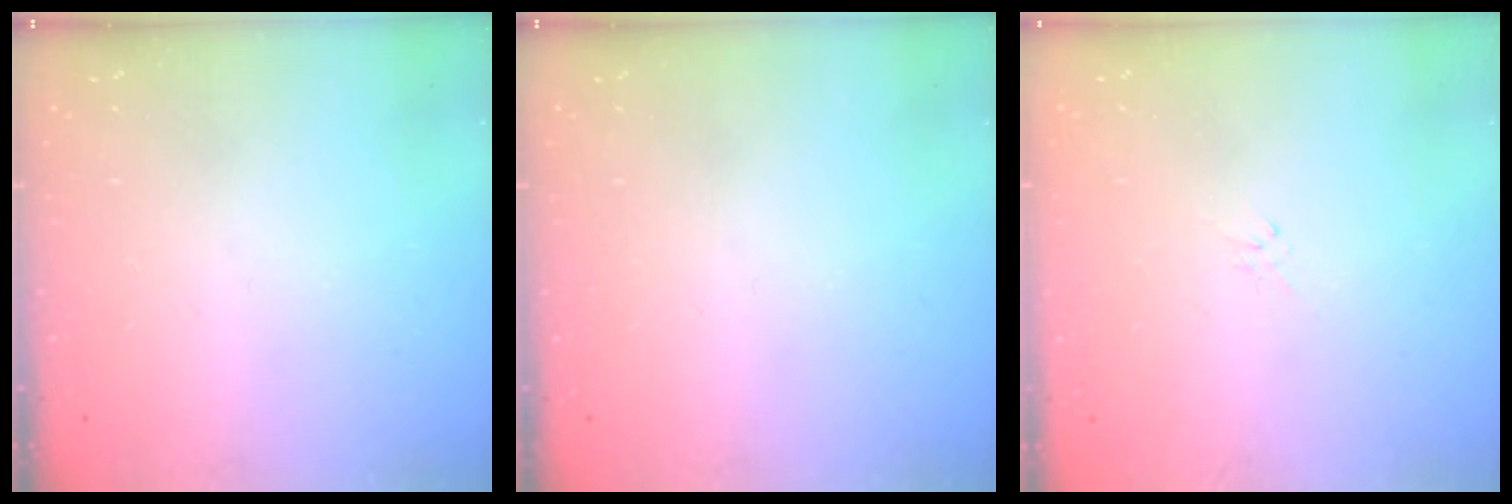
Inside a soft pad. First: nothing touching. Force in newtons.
{"total": 0.0}
{"total": 0.7, "press": 0.5, "slide": 0.4}